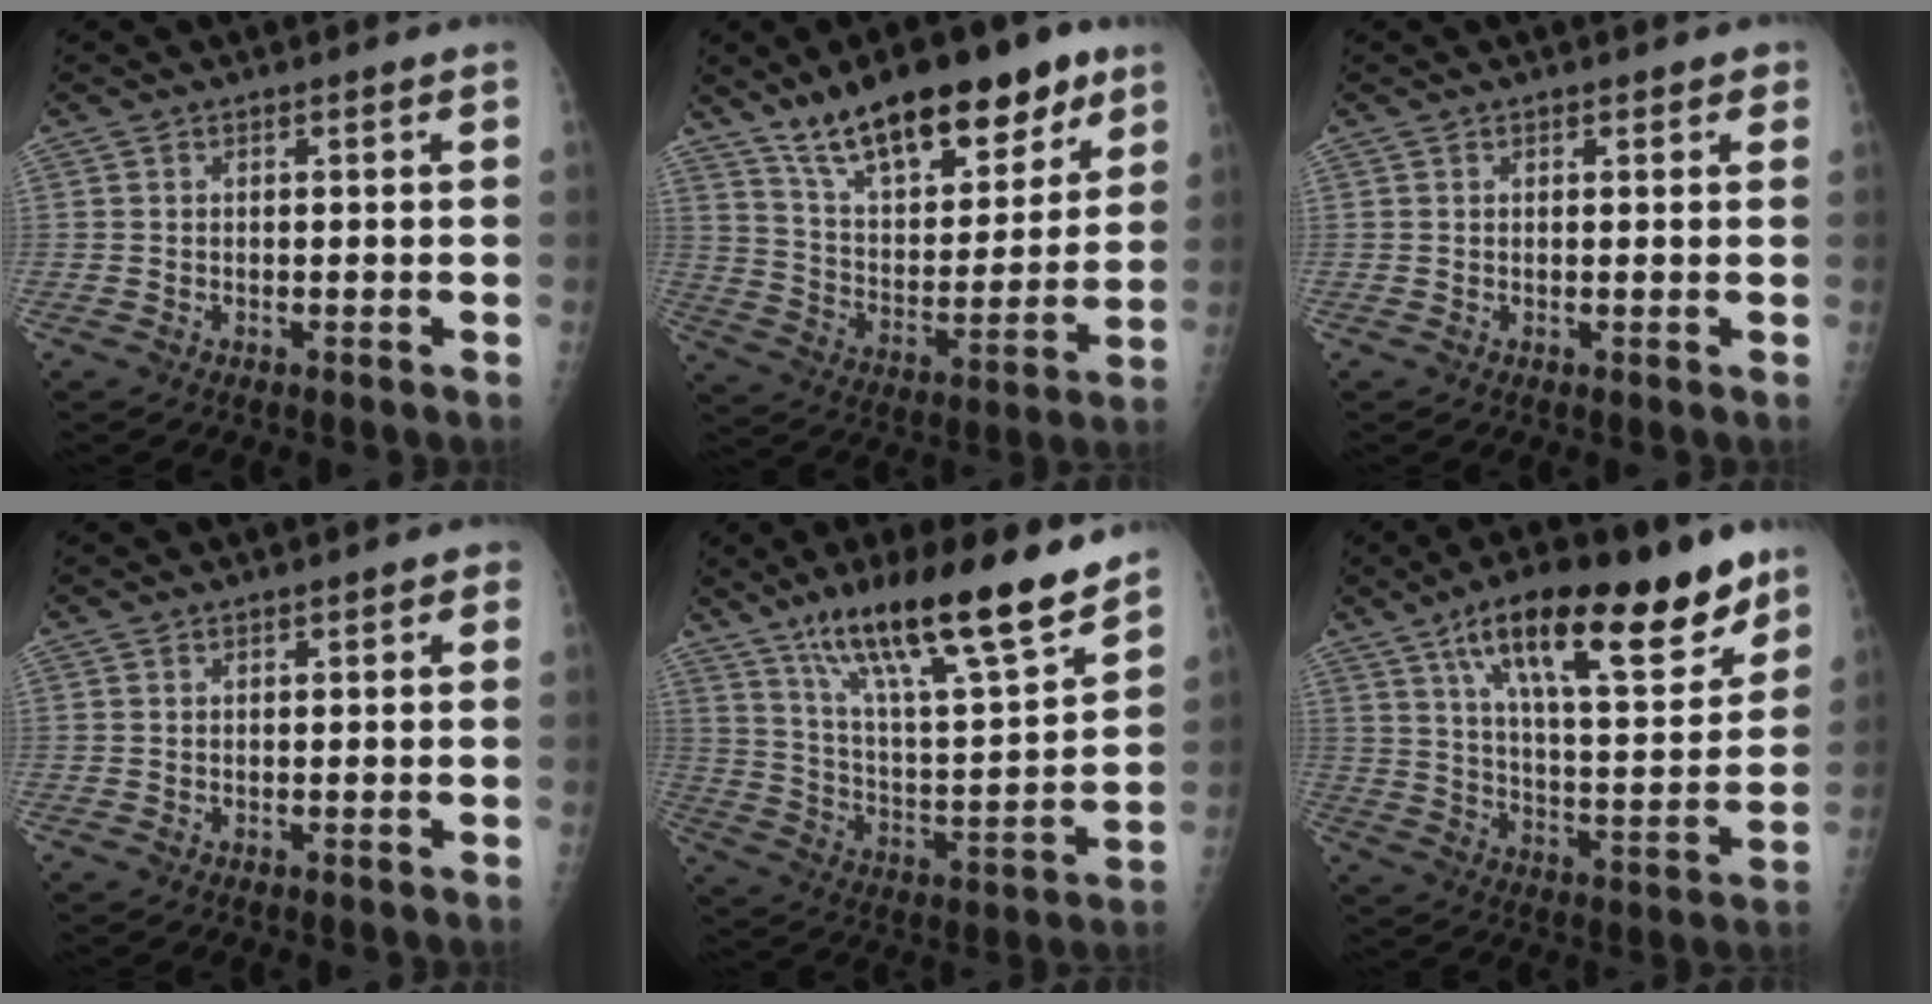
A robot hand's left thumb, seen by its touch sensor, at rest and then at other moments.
{"total": 22.7, "force": [14.9, 9.3, 14.4], "torque": [-0.183, -0.051, 0.249]}
{"total": 1.3, "force": [0.9, 0.7, 0.7], "torque": [0.005, -0.002, 0.006]}
{"total": 1.5, "force": [0.6, 0.7, 1.2], "torque": [-0.010, 0.002, 0.005]}
{"total": 22.5, "force": [16.1, 3.6, 15.3], "torque": [-0.236, -0.070, 0.277]}
{"total": 24.4, "force": [14.6, 7.9, 17.9], "torque": [-0.251, -0.047, 0.238]}